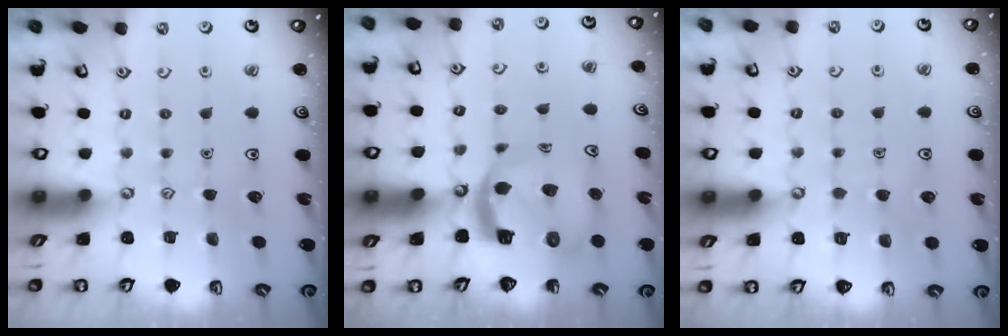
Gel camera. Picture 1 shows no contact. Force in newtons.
{"total": 10.4, "press": 10.4, "slide": 1.3}
{"total": 3.9, "press": 3.9, "slide": 0.3}